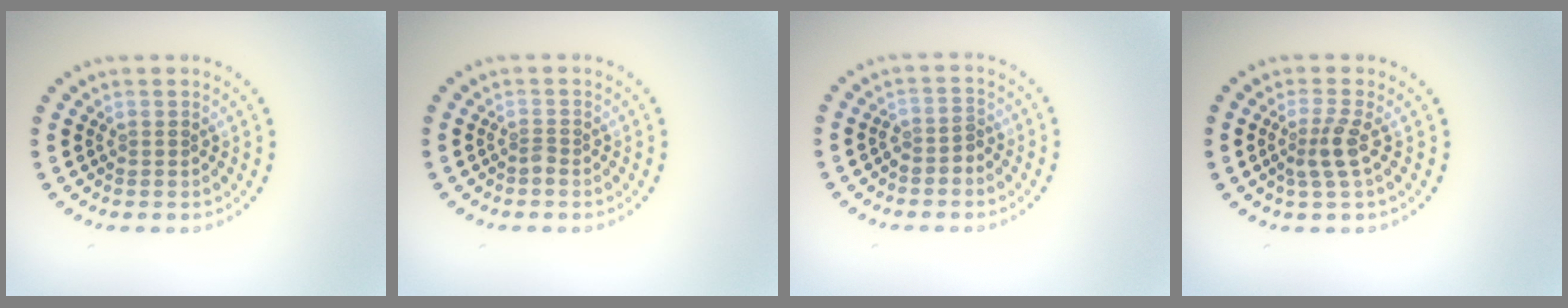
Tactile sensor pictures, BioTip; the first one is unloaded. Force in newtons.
{"total": 0.7, "press": 0.4, "slide": 0.5}
{"total": 1.4, "press": 1.2, "slide": 0.8}
{"total": 2.2, "press": 1.8, "slide": 1.4}